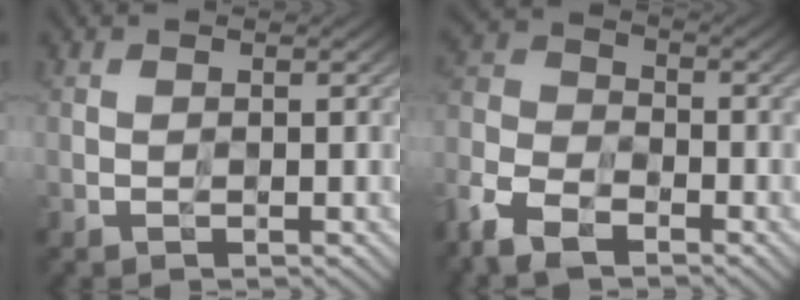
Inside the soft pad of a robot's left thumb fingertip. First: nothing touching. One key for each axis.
{"total": 9.6, "fx": -6.6, "fy": 5.0, "fz": 4.9, "tx": -0.129, "ty": -0.020, "tz": -0.149}